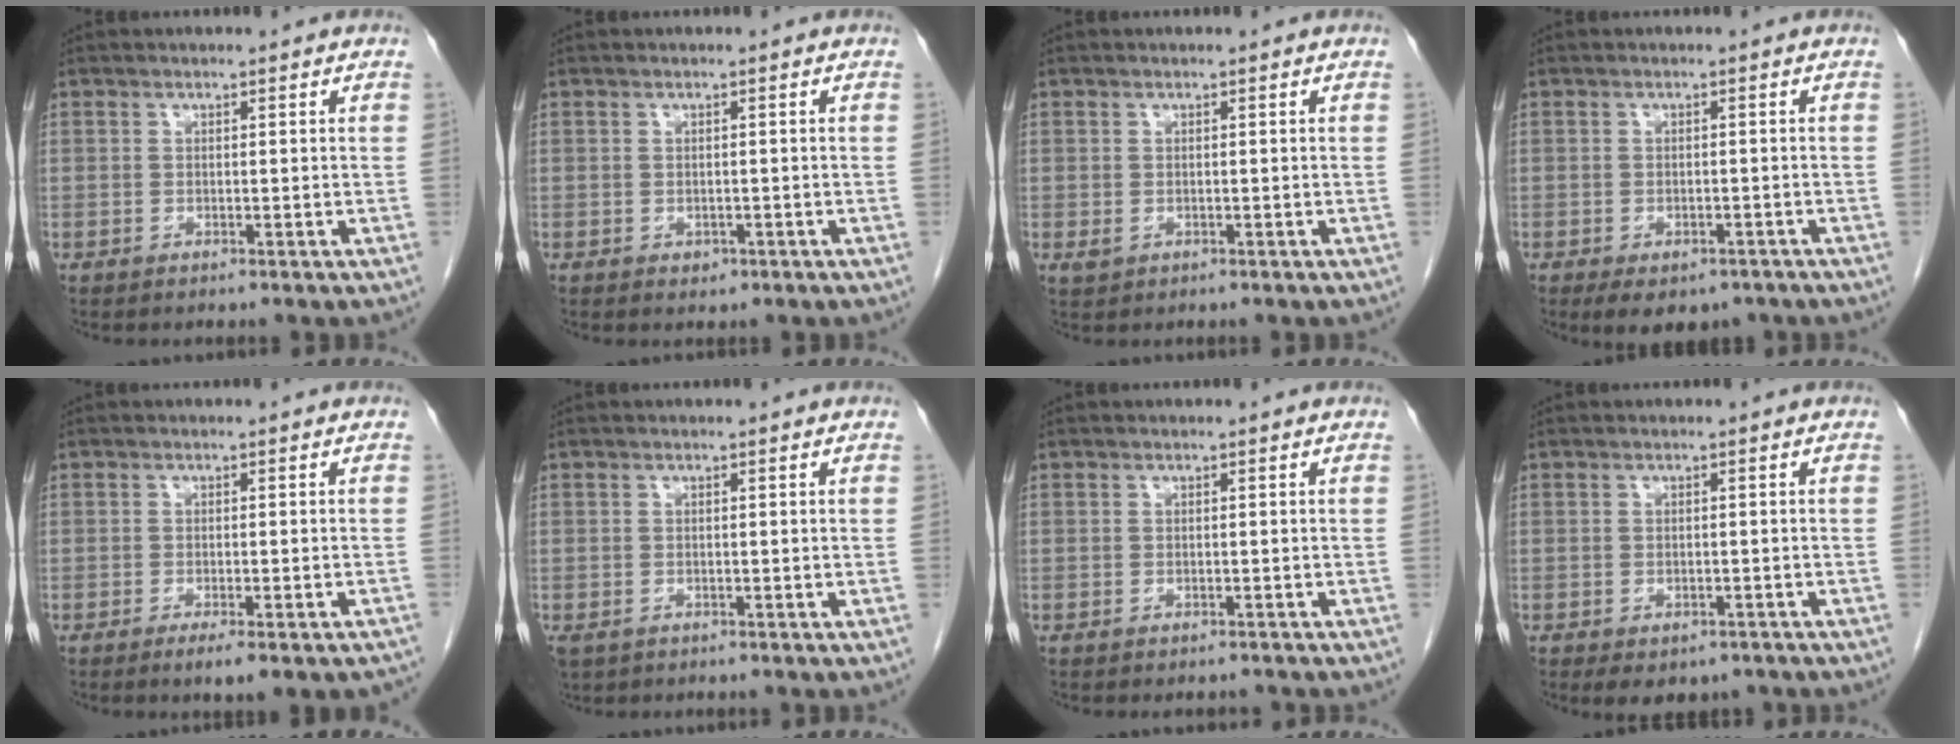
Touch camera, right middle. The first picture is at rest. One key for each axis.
{"total": 1.0, "fx": -0.4, "fy": 0.8, "fz": 0.5, "tx": -0.008, "ty": 0.001, "tz": 0.000}
{"total": 1.2, "fx": -0.2, "fy": 0.9, "fz": 0.6, "tx": -0.015, "ty": -0.001, "tz": 0.002}
{"total": 6.9, "fx": -5.0, "fy": 3.6, "fz": 3.2, "tx": -0.036, "ty": 0.000, "tz": -0.066}
{"total": 6.2, "fx": -4.8, "fy": 1.1, "fz": 3.9, "tx": -0.037, "ty": -0.007, "tz": -0.060}
{"total": 2.8, "fx": -1.6, "fy": 2.1, "fz": 1.1, "tx": -0.023, "ty": -0.003, "tz": -0.023}
{"total": 1.4, "fx": -1.3, "fy": 0.4, "fz": 0.2, "tx": -0.007, "ty": -0.003, "tz": -0.017}
{"total": 5.7, "fx": -4.2, "fy": 3.1, "fz": 2.3, "tx": -0.021, "ty": 0.003, "tz": -0.052}